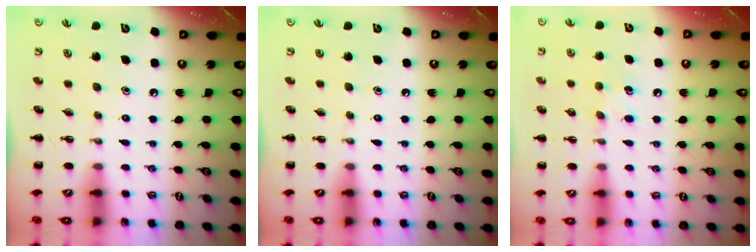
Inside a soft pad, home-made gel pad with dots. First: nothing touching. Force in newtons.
{"total": 0.0}
{"total": 5.6, "press": 5.4, "slide": 1.5}